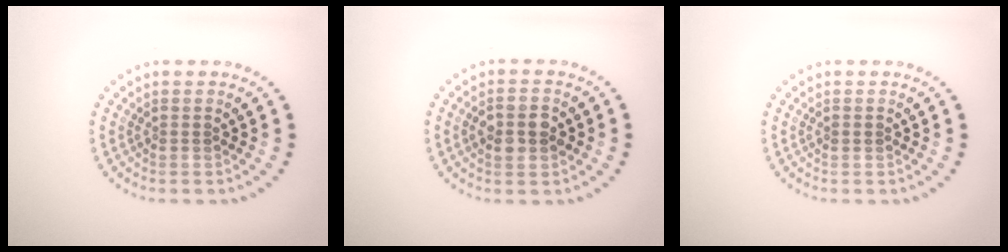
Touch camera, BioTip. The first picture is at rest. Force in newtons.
{"total": 2.8, "press": 2.8, "slide": 0.0}
{"total": 0.5, "press": 0.5, "slide": 0.2}